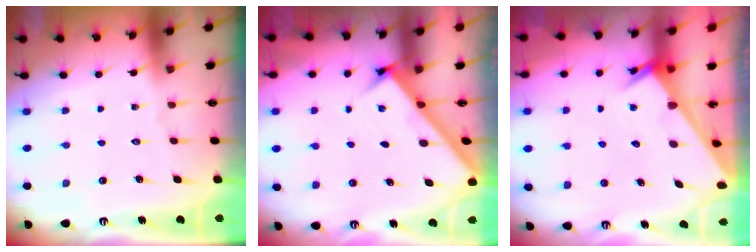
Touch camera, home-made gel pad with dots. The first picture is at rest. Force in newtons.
{"total": 2.6, "press": 2.6, "slide": 0.3}
{"total": 2.2, "press": 2.2, "slide": 0.1}